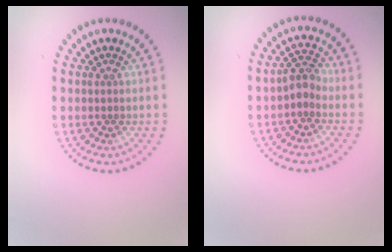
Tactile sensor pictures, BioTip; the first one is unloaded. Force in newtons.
{"total": 2.0, "press": 1.7, "slide": 1.1}